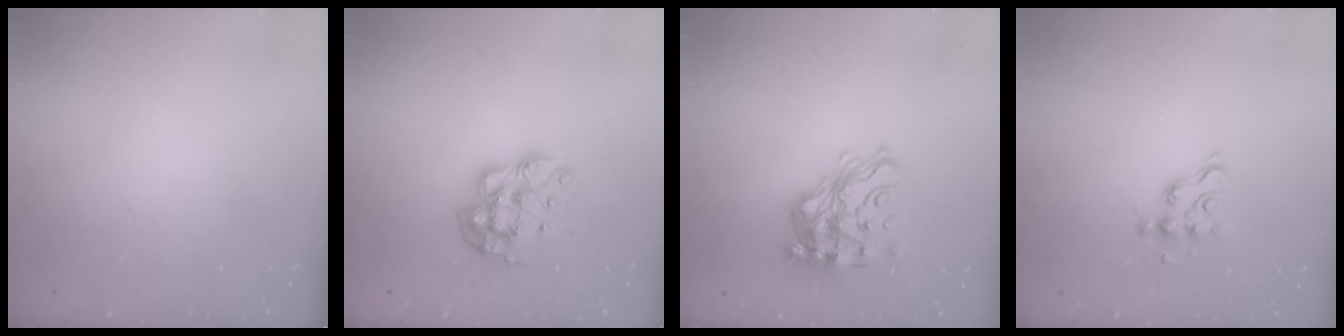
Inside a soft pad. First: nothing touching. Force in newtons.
{"total": 9.4, "press": 9.4, "slide": 0.7}
{"total": 16.9, "press": 16.7, "slide": 2.8}
{"total": 6.5, "press": 6.5, "slide": 0.3}